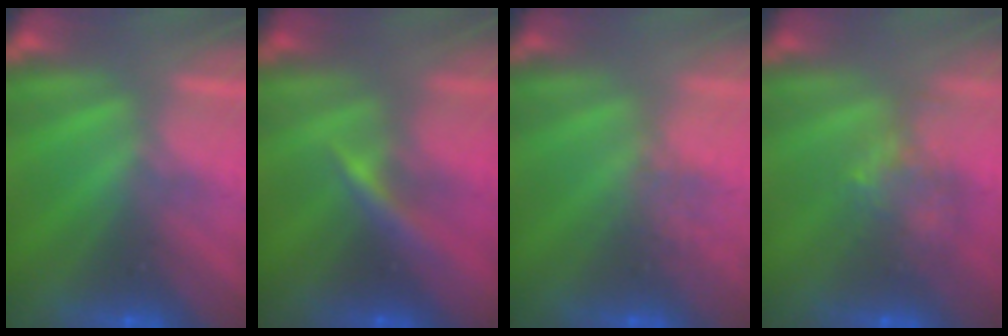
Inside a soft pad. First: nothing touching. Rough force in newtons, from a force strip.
{"total": 2.9}
{"total": 2.4}
{"total": 4.3}